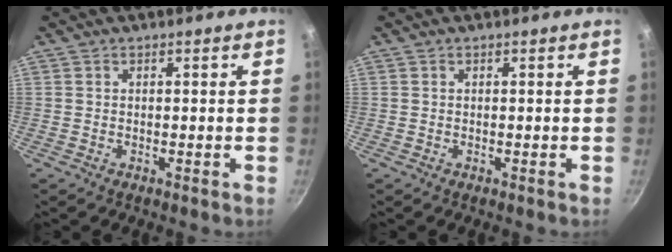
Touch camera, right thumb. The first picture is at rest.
{"total": 0.0}